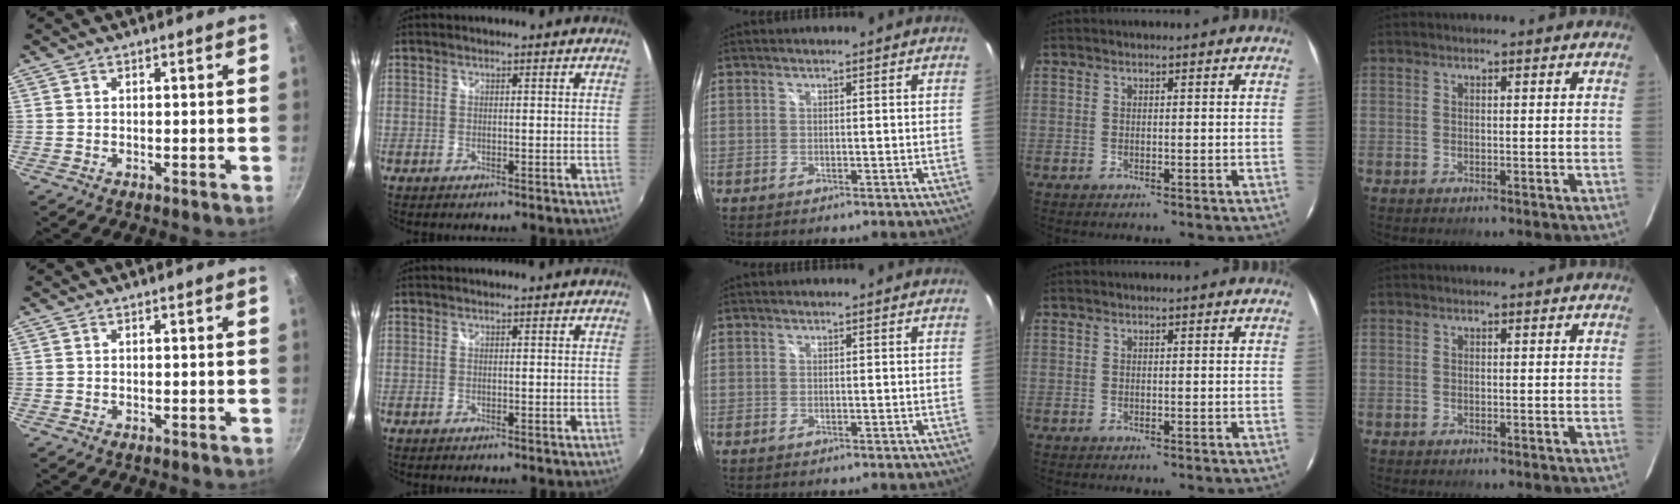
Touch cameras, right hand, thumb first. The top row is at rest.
{}